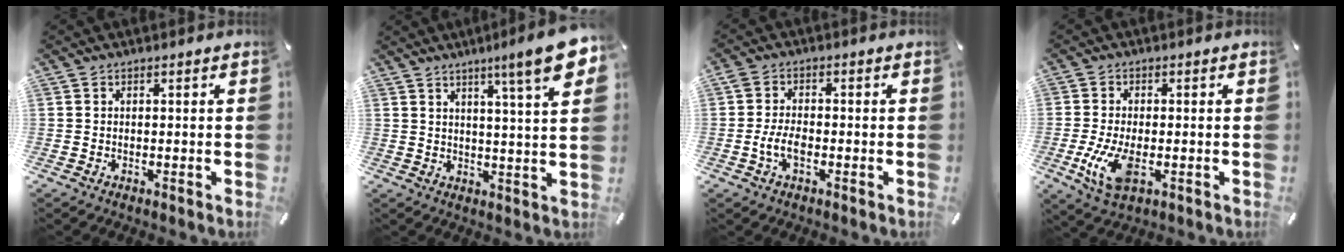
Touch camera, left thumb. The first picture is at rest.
{"total": 12.3, "force": [6.7, 0.4, 10.3], "torque": [-0.156, -0.034, 0.102]}
{"total": 5.1, "force": [-1.5, 2.8, 3.9], "torque": [-0.085, 0.006, -0.030]}
{"total": 8.8, "force": [-2.0, 4.2, 7.4], "torque": [-0.171, -0.013, -0.035]}